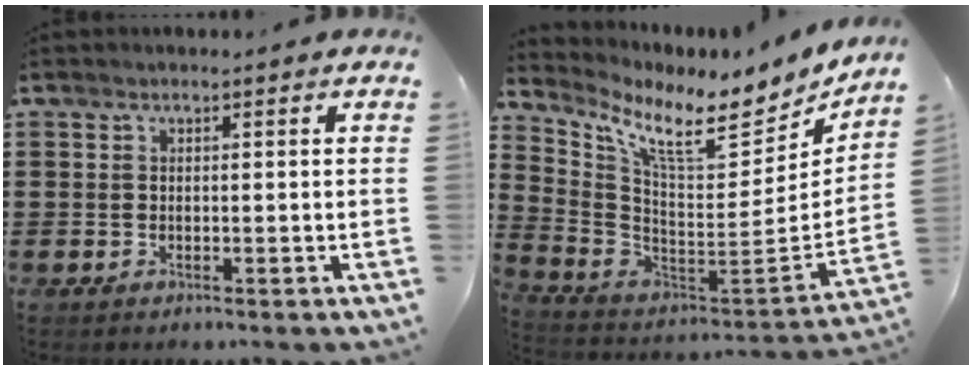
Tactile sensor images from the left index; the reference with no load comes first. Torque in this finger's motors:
{"motor_torque": [0.88, -1.26, 0.22, 0.18]}